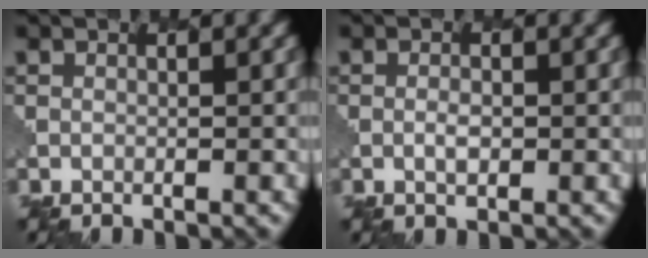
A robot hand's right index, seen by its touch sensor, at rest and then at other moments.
{"total": 1.0, "force": [0.1, 0.4, 0.9], "torque": [-0.020, -0.001, 0.001]}